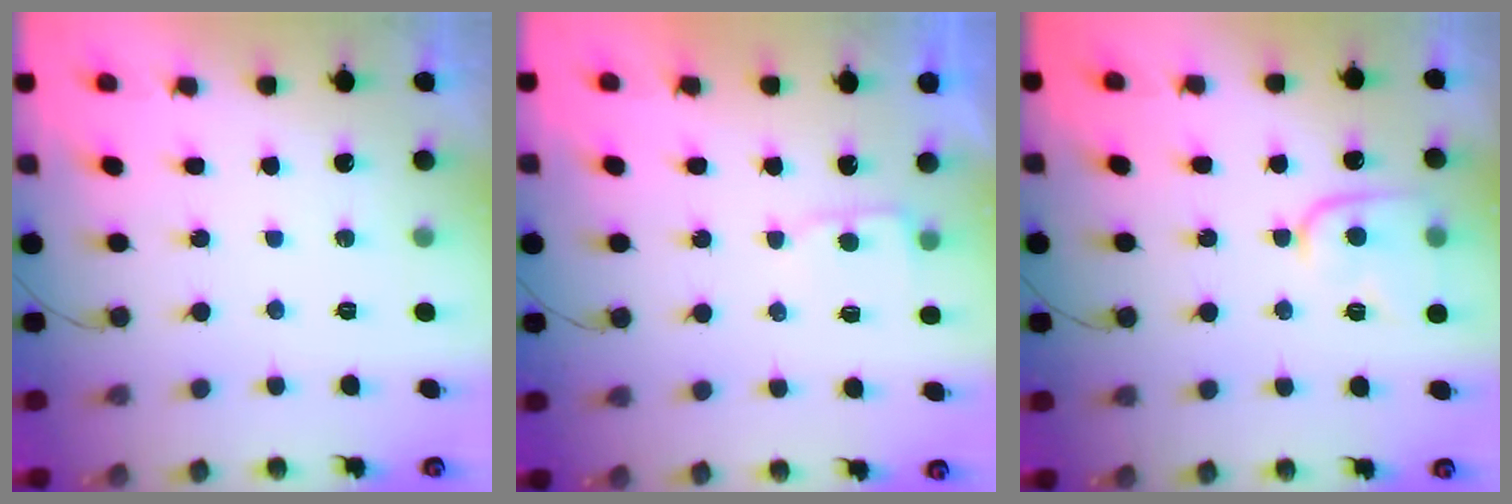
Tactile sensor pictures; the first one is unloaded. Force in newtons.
{"total": 3.4, "press": 3.4, "slide": 0.2}
{"total": 10.0, "press": 9.9, "slide": 1.0}